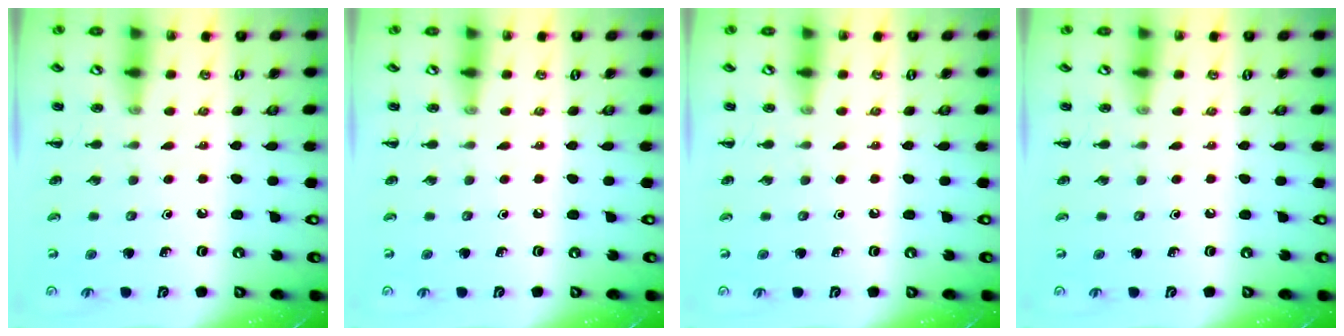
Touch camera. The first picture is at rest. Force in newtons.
{"total": 0.0}
{"total": 0.0}
{"total": 0.0}